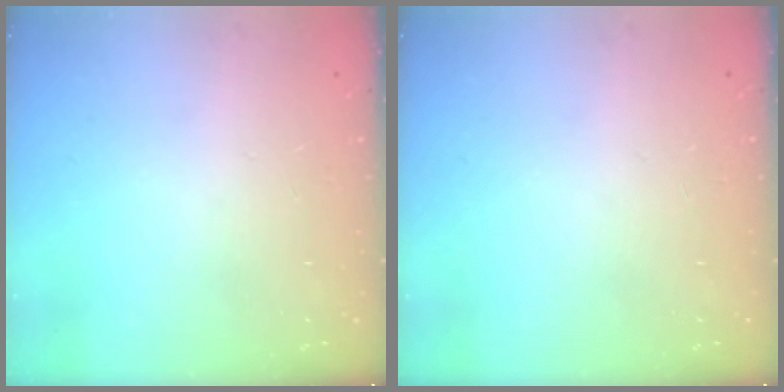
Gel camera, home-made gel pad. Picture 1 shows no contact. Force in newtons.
{"total": 0.0}